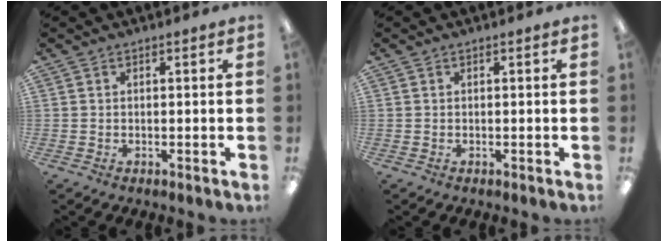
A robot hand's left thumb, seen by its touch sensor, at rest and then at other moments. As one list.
[{"total": 0.0}]